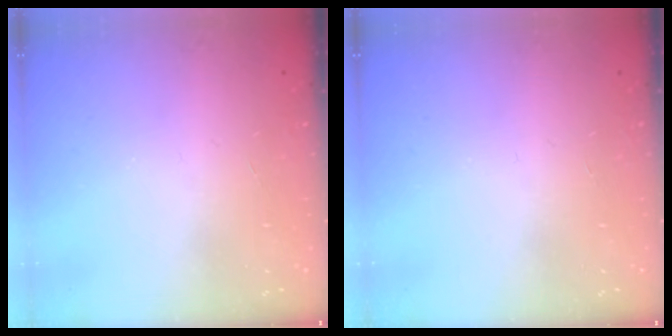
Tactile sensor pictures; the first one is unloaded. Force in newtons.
{"total": 0.0}